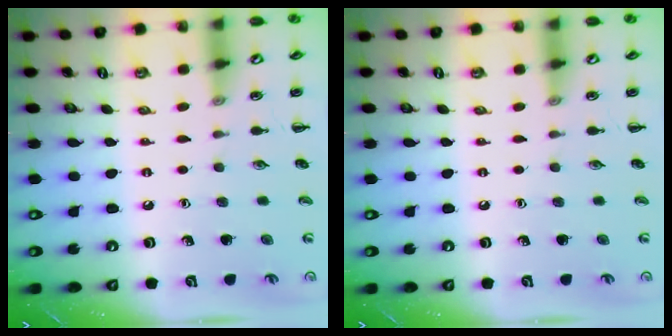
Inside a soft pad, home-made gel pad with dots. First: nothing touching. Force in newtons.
{"total": 0.0}